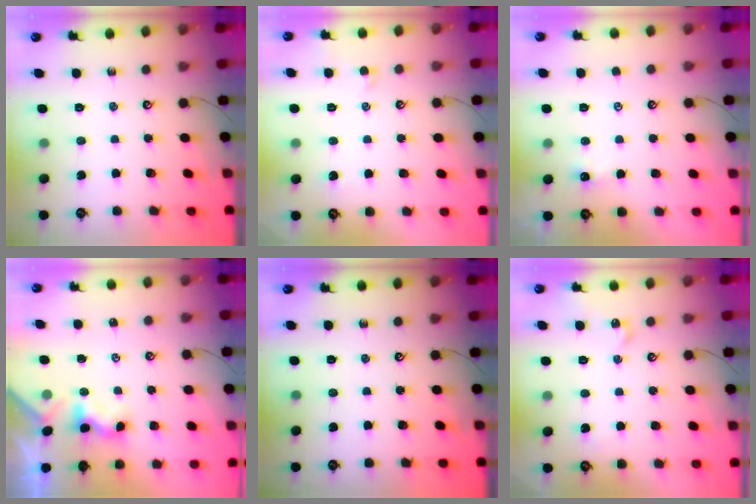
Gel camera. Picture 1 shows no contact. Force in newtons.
{"total": 2.0, "press": 2.0, "slide": 0.4}
{"total": 0.0}
{"total": 1.4, "press": 1.3, "slide": 0.4}
{"total": 0.0}
{"total": 2.0, "press": 1.9, "slide": 0.3}